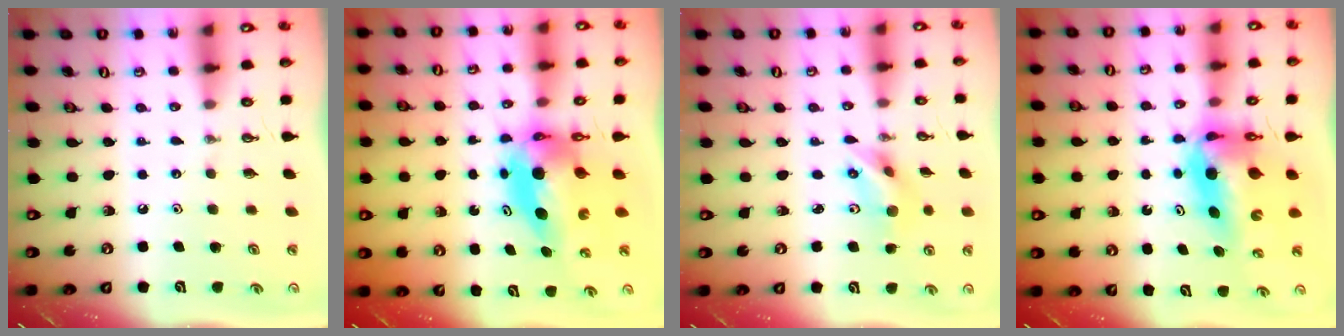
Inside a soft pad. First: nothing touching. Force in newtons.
{"total": 7.7, "press": 7.7, "slide": 0.9}
{"total": 6.6, "press": 5.9, "slide": 2.9}
{"total": 10.0, "press": 9.8, "slide": 2.2}